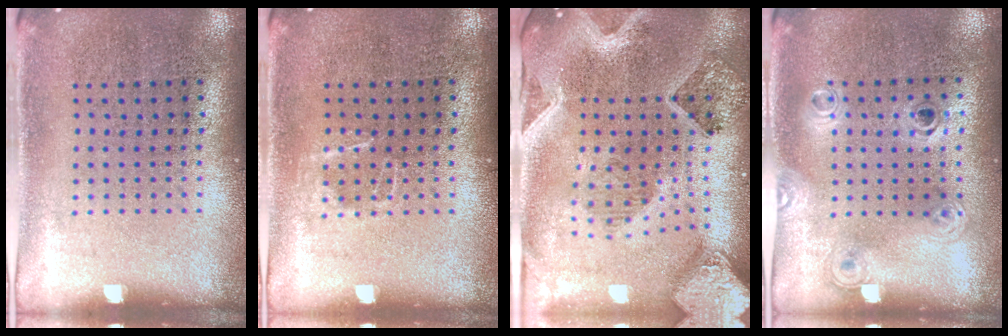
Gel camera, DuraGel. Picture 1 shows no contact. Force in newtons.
{"total": 0.9, "press": 0.8, "slide": 0.2}
{"total": 3.3, "press": 2.8, "slide": 1.8}
{"total": 1.2, "press": 1.0, "slide": 0.7}